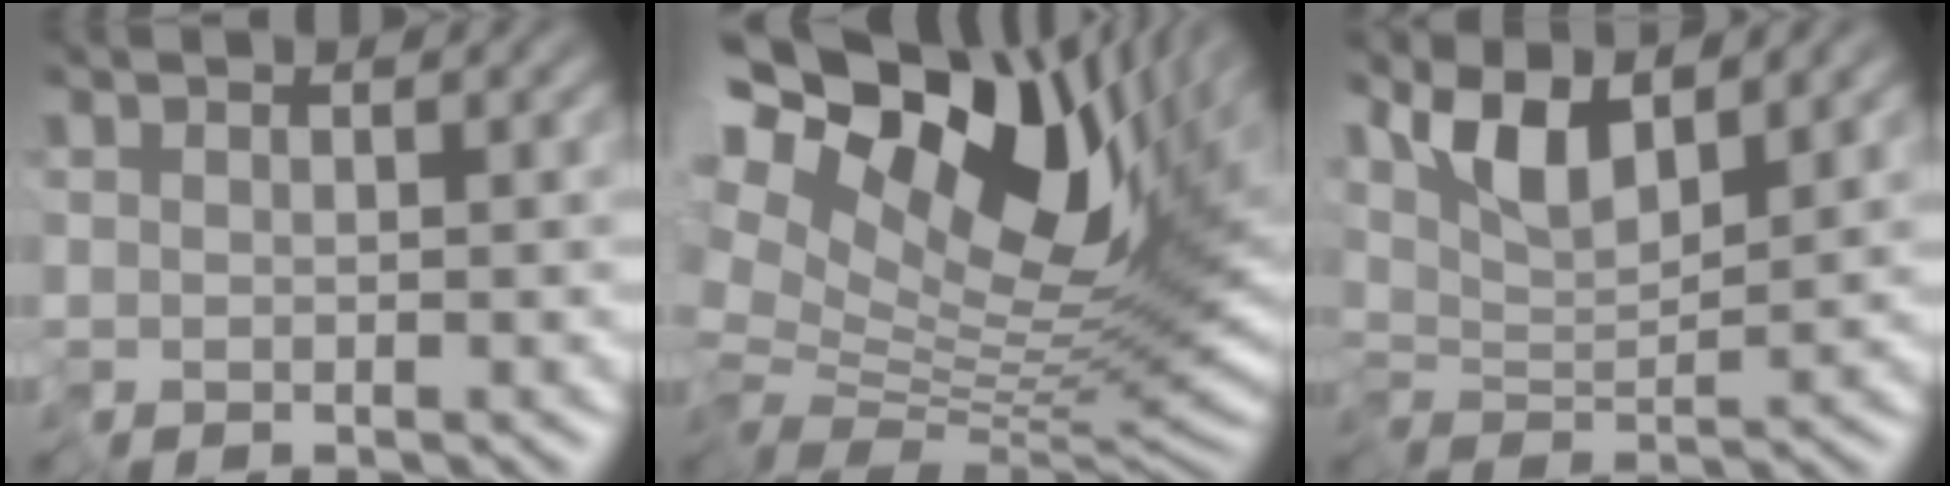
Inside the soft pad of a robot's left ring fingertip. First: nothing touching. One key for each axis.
{"total": 16.1, "fx": 6.5, "fy": 7.8, "fz": 12.5, "tx": -0.256, "ty": 0.034, "tz": 0.109}
{"total": 4.4, "fx": 2.9, "fy": 0.6, "fz": 3.3, "tx": -0.068, "ty": -0.003, "tz": 0.054}